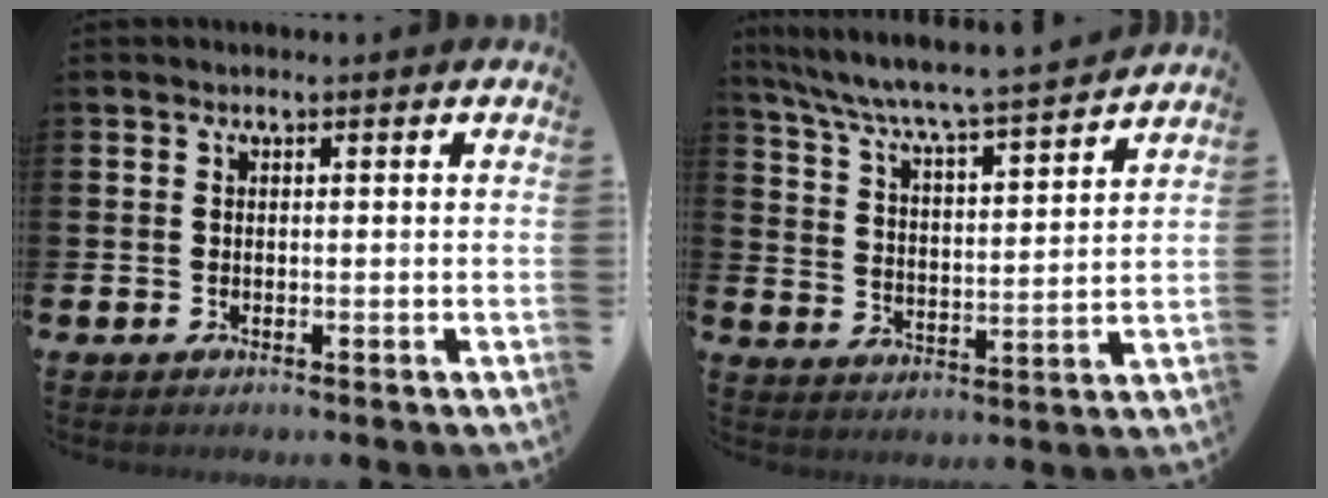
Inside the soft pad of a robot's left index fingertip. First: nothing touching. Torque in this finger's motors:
{"motor_torque": [0.57, -0.64, 0.41, 0.21]}